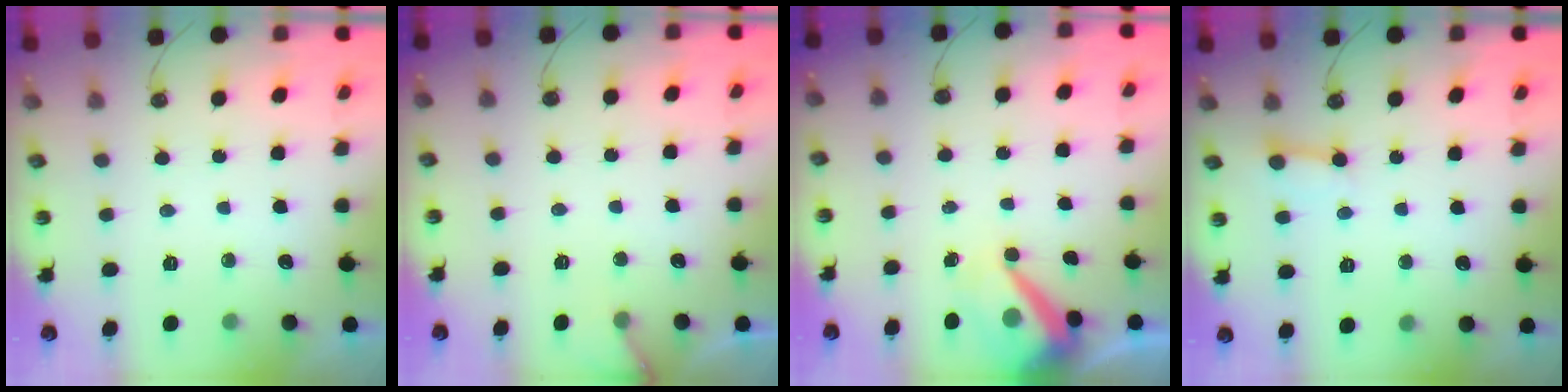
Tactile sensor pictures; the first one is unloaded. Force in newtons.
{"total": 4.9, "press": 4.9, "slide": 0.3}
{"total": 9.4, "press": 9.3, "slide": 1.1}
{"total": 2.6, "press": 2.5, "slide": 0.4}